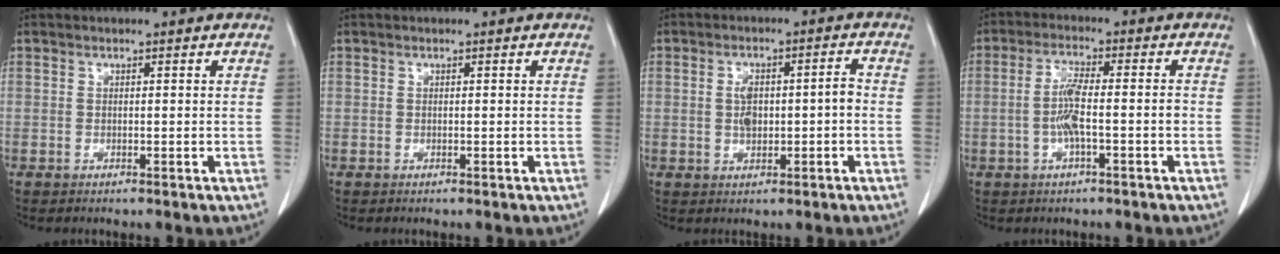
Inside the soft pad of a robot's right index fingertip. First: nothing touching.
{"total": 0.0}
{"total": 5.3, "force": [-0.4, 1.9, 4.9], "torque": [-0.096, 0.015, -0.004]}
{"total": 5.6, "force": [-1.3, 0.7, 5.4], "torque": [-0.110, 0.008, -0.023]}